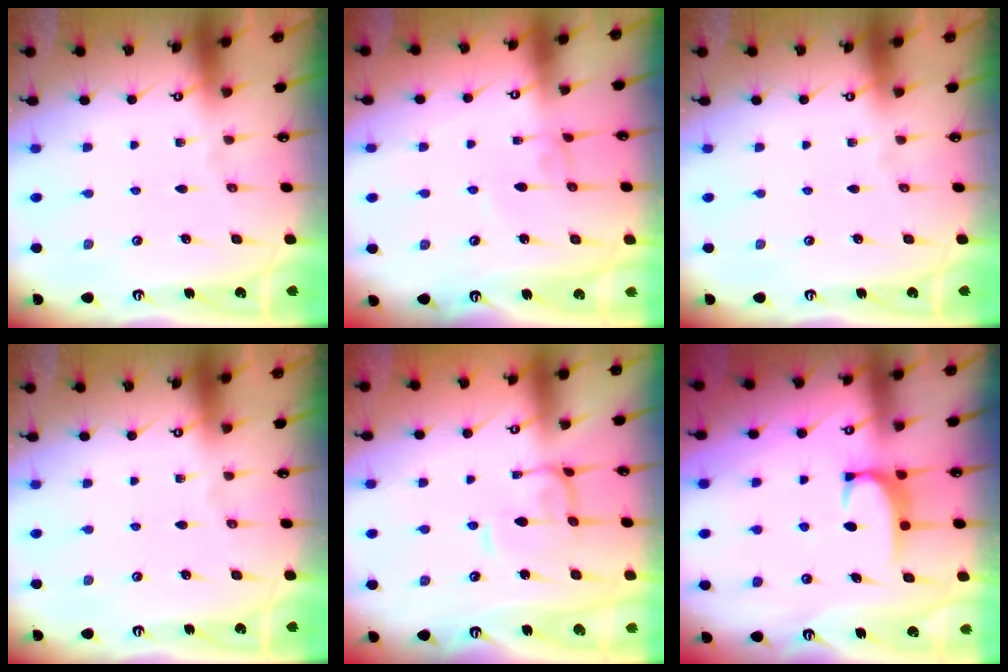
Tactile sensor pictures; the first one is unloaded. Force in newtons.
{"total": 1.4, "press": 1.4, "slide": 0.1}
{"total": 0.0}
{"total": 0.0}
{"total": 0.0}
{"total": 1.9, "press": 1.8, "slide": 0.5}